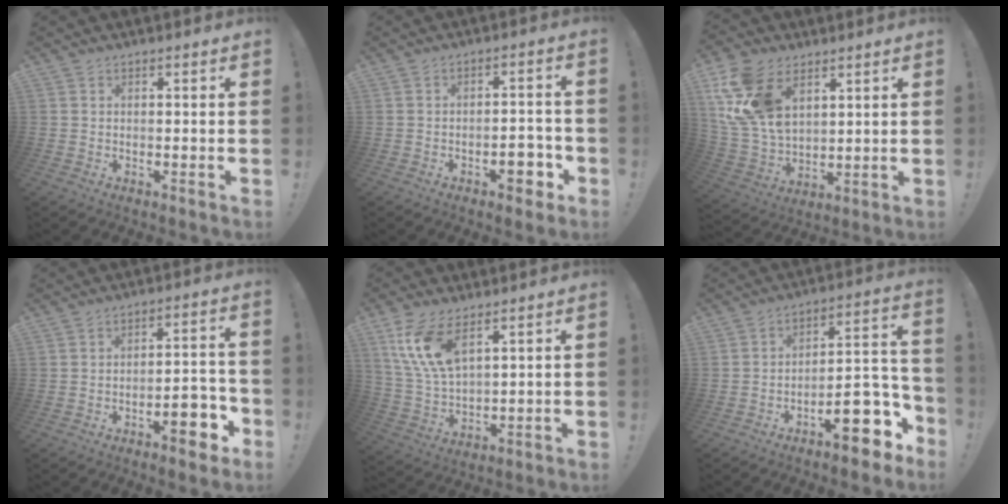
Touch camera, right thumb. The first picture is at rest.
{"total": 6.3, "force": [-3.3, 3.0, 4.5], "torque": [-0.047, 0.014, -0.057]}
{"total": 17.9, "force": [8.2, 11.4, 11.0], "torque": [-0.233, -0.033, 0.157]}
{"total": 9.5, "force": [-5.2, 3.5, 7.1], "torque": [-0.083, 0.028, -0.088]}
{"total": 12.3, "force": [7.0, 5.3, 8.6], "torque": [-0.188, -0.021, 0.132]}
{"total": 15.8, "force": [-9.1, 6.2, 11.3], "torque": [-0.116, 0.060, -0.140]}